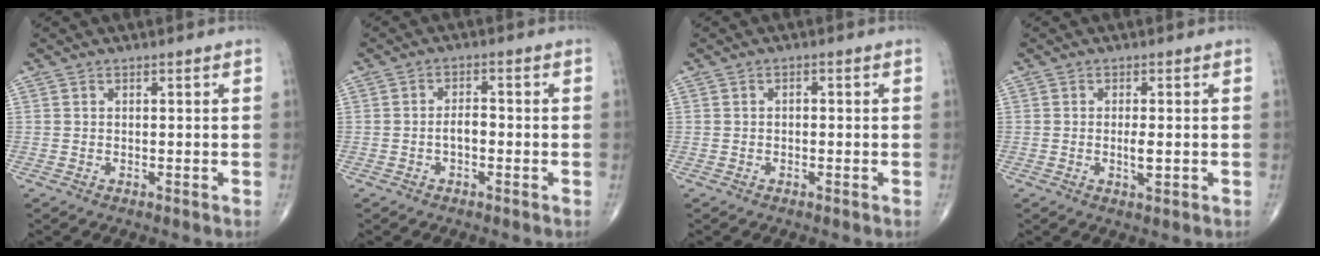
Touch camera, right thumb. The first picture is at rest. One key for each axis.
{"total": 2.7, "fx": -0.8, "fy": 1.3, "fz": 2.1, "tx": -0.031, "ty": 0.013, "tz": -0.017}
{"total": 0.8, "fx": -0.2, "fy": 0.5, "fz": 0.5, "tx": -0.003, "ty": 0.003, "tz": -0.006}
{"total": 2.6, "fx": -0.3, "fy": 0.7, "fz": 2.5, "tx": -0.048, "ty": -0.004, "tz": -0.006}